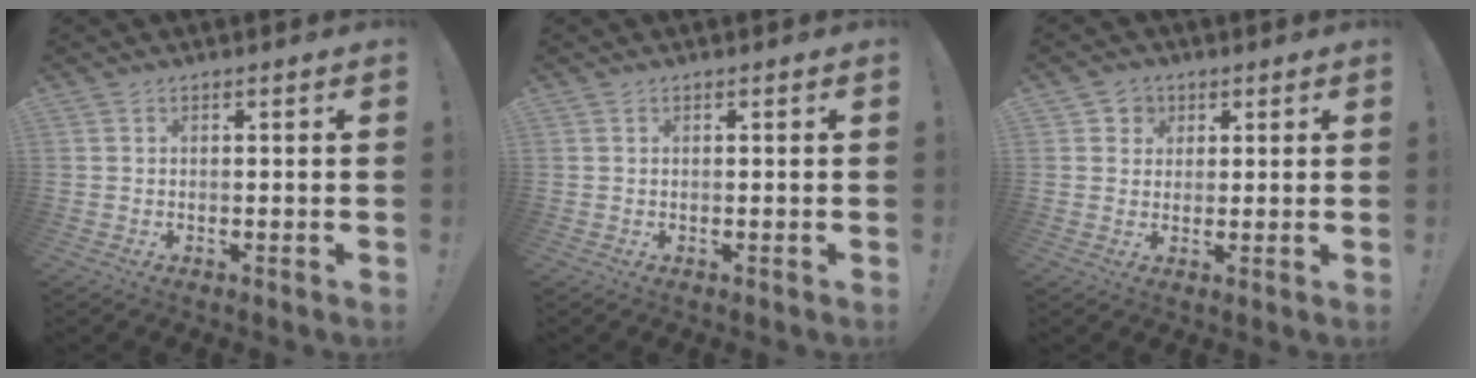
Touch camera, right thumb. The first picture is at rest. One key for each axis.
{"total": 0.0}
{"total": 3.9, "fx": 1.3, "fy": 3.6, "fz": 0.6, "tx": -0.003, "ty": -0.008, "tz": 0.022}